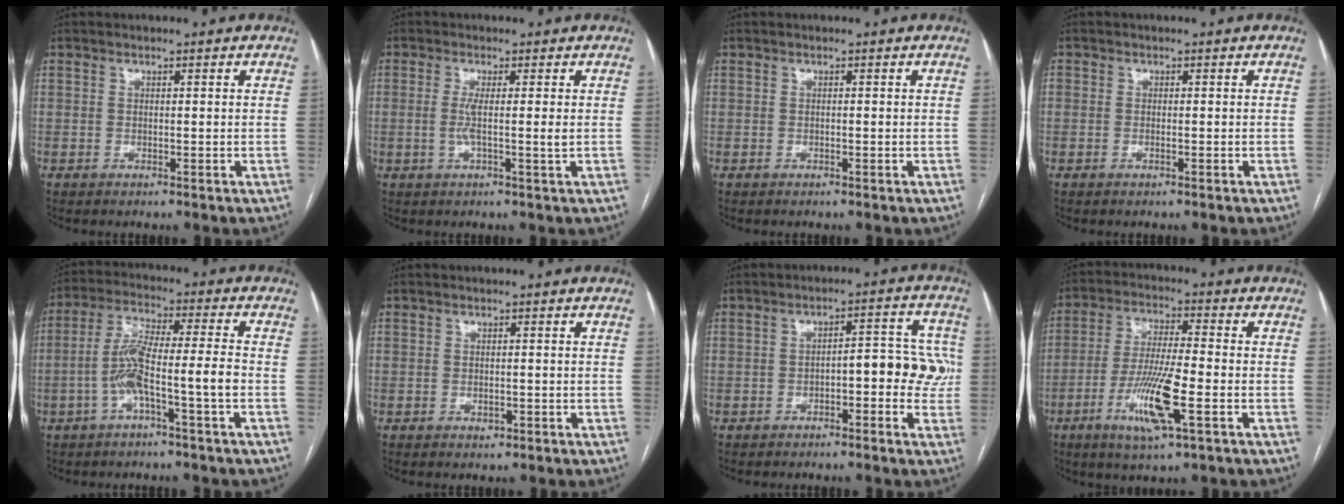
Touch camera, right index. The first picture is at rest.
{"total": 3.1, "force": [-0.1, -0.4, 3.1], "torque": [-0.063, -0.002, -0.002]}
{"total": 0.0}
{"total": 0.6, "force": [-0.3, 0.2, 0.4], "torque": [-0.006, 0.001, -0.006]}
{"total": 8.4, "force": [-3.1, -0.1, 7.8], "torque": [-0.157, 0.025, -0.058]}
{"total": 1.4, "force": [-0.6, 1.0, 0.8], "torque": [-0.012, 0.001, -0.003]}
{"total": 7.8, "force": [-1.4, 3.0, 7.0], "torque": [-0.080, 0.037, -0.018]}
{"total": 10.9, "force": [-4.2, 0.7, 10.0], "torque": [-0.197, -0.016, -0.079]}